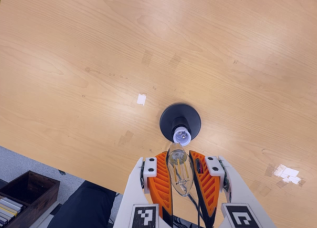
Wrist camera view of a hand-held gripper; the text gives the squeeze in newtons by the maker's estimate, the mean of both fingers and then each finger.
{"total": 22.4, "left": 25.0, "right": 19.9}